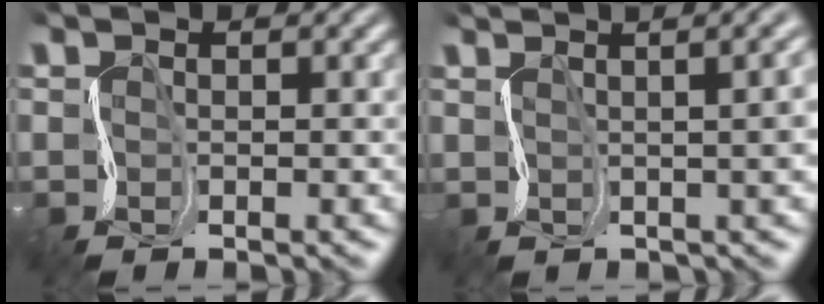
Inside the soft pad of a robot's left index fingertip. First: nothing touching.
{"total": 9.5, "force": [2.2, 4.8, 7.9], "torque": [-0.048, 0.051, 0.001]}